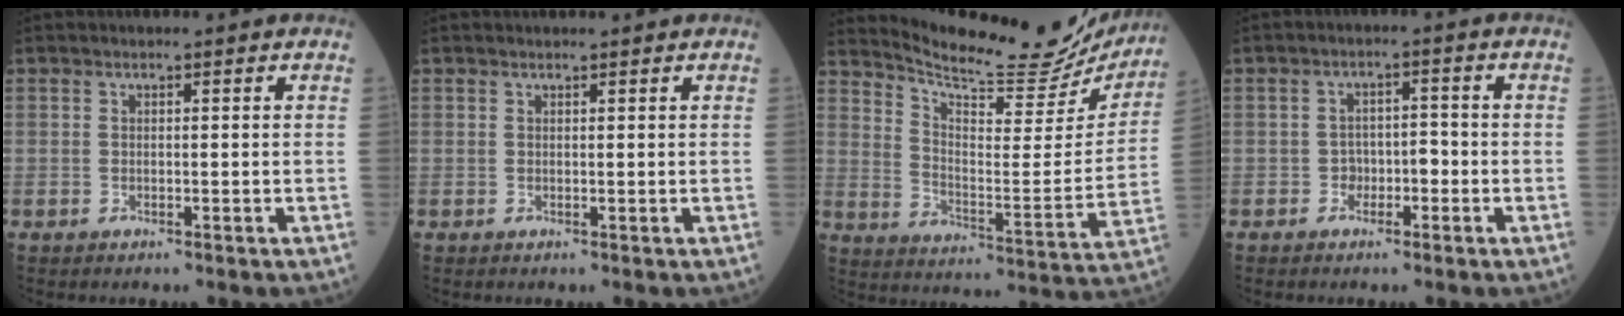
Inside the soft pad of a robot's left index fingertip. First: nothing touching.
{"total": 1.4, "force": [1.4, 0.1, 0.2], "torque": [-0.004, 0.008, 0.020]}
{"total": 20.2, "force": [19.2, 3.0, 5.5], "torque": [-0.093, -0.067, 0.260]}
{"total": 2.6, "force": [-1.3, 1.7, 1.5], "torque": [-0.014, 0.009, -0.025]}